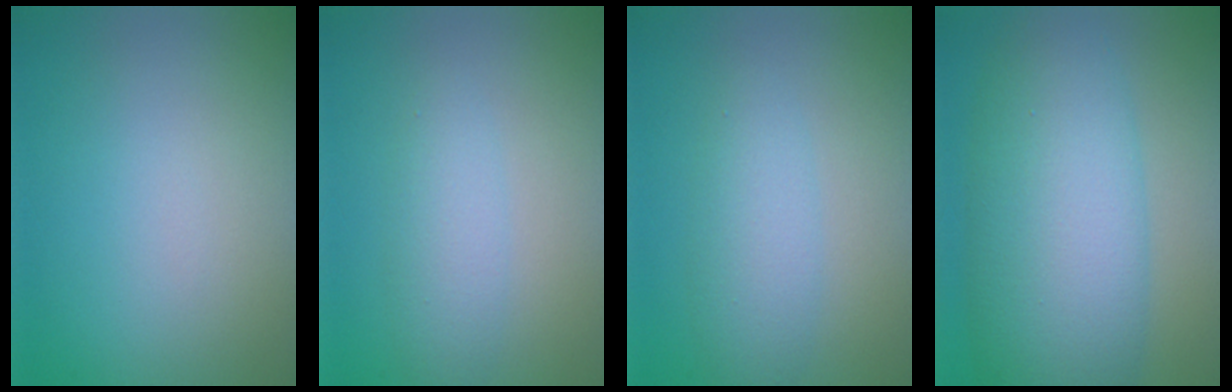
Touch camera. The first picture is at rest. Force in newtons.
{"total": 2.4, "press": 2.4, "slide": 0.0}
{"total": 2.9, "press": 2.9, "slide": 0.1}
{"total": 10.4, "press": 10.4, "slide": 0.1}